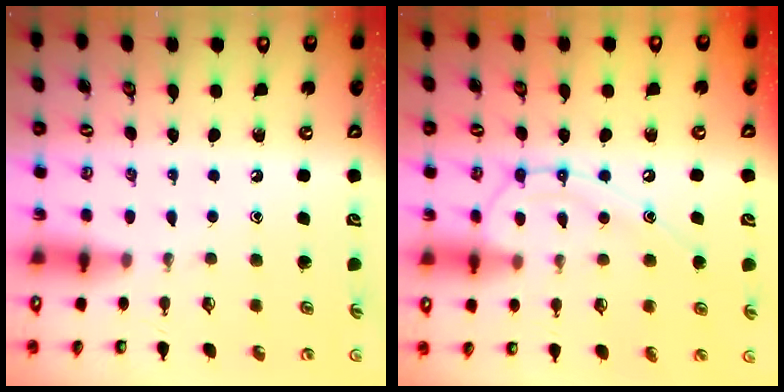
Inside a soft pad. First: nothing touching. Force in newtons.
{"total": 12.8, "press": 12.8, "slide": 1.3}